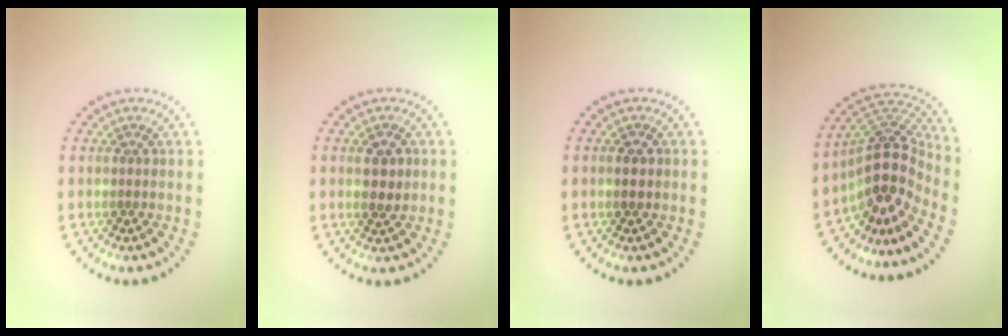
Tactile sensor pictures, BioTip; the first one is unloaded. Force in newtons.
{"total": 2.3, "press": 2.3, "slide": 0.3}
{"total": 1.6, "press": 1.6, "slide": 0.3}
{"total": 5.2, "press": 3.7, "slide": 3.6}